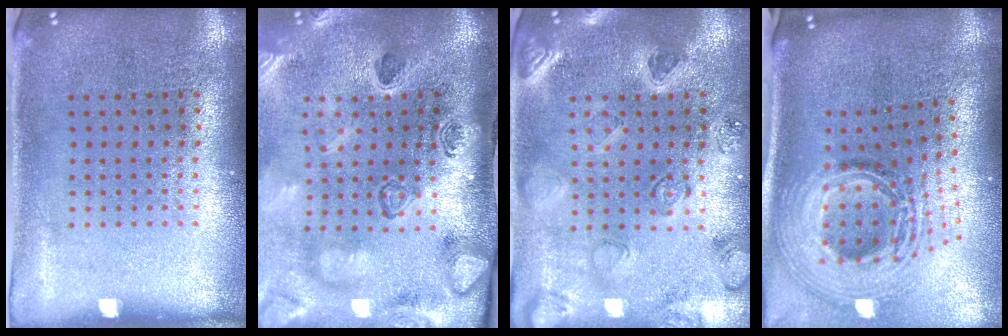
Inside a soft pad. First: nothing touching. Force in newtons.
{"total": 4.4, "press": 3.1, "slide": 3.1}
{"total": 1.1, "press": 1.1, "slide": 0.2}
{"total": 3.0, "press": 2.1, "slide": 2.1}